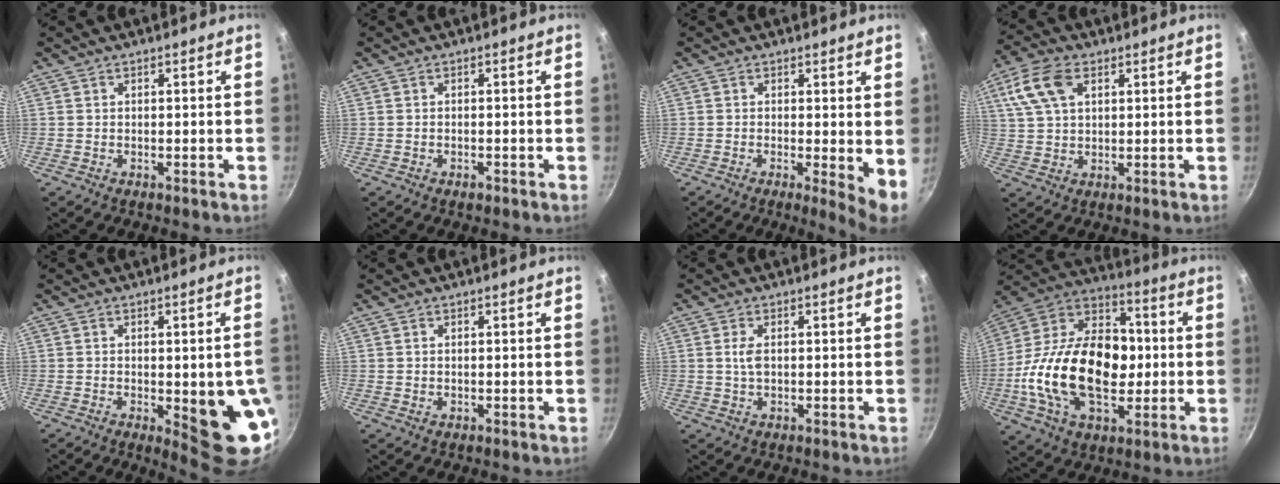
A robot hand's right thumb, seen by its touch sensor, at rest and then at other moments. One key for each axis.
{"total": 1.1, "fx": -0.7, "fy": 0.6, "fz": 0.6, "tx": -0.013, "ty": 0.003, "tz": -0.010}
{"total": 5.2, "fx": 0.1, "fy": 1.2, "fz": 5.1, "tx": -0.073, "ty": -0.017, "tz": -0.001}
{"total": 9.7, "fx": 3.8, "fy": 5.8, "fz": 6.8, "tx": -0.135, "ty": 0.009, "tz": 0.069}
{"total": 12.8, "fx": -2.4, "fy": 3.9, "fz": 11.9, "tx": -0.119, "ty": -0.003, "tz": -0.022}
{"total": 0.6, "fx": 0.2, "fy": 0.3, "fz": 0.4, "tx": -0.006, "ty": -0.002, "tz": 0.002}
{"total": 2.5, "fx": 0.3, "fy": 1.4, "fz": 2.1, "tx": -0.040, "ty": 0.002, "tz": 0.006}
{"total": 27.3, "fx": -2.4, "fy": 17.3, "fz": 21.0, "tx": -0.350, "ty": 0.039, "tz": -0.052}